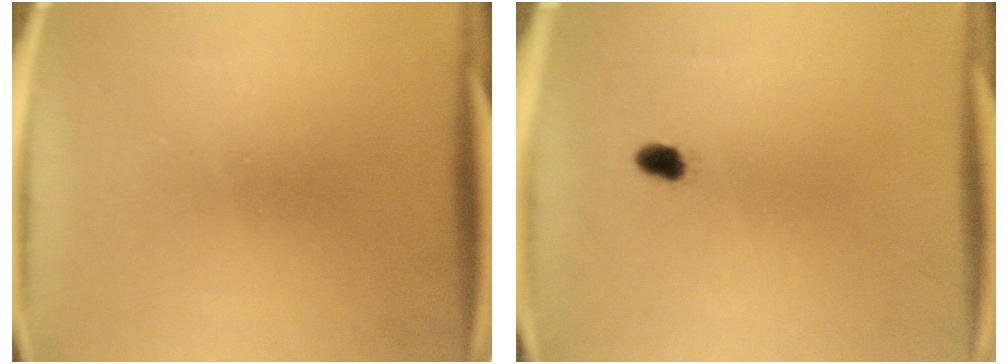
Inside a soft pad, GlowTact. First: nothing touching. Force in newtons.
{"total": 1.8}